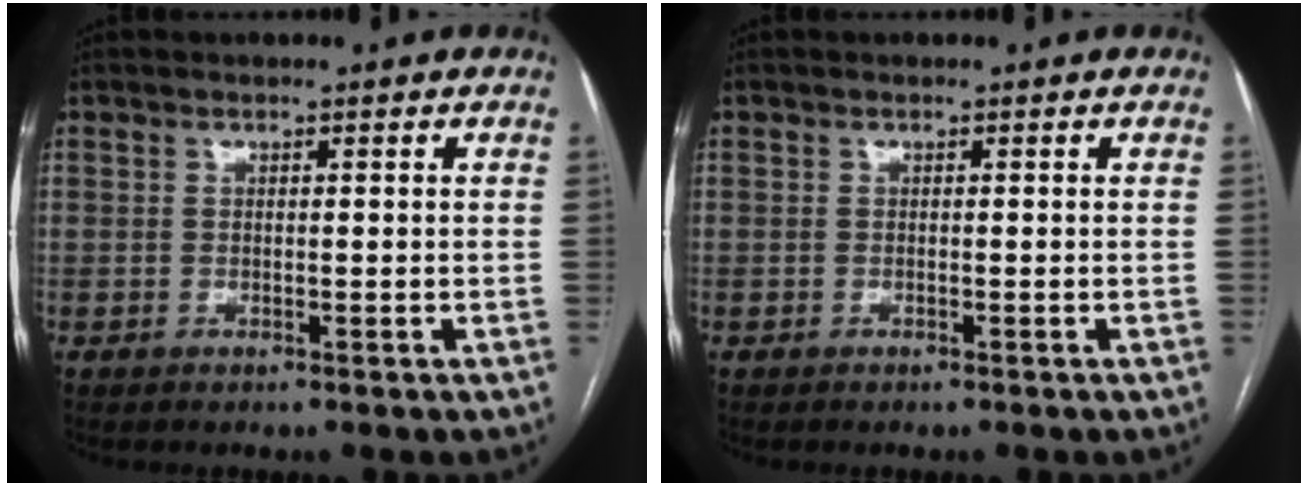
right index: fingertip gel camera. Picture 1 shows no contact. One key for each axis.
{"total": 0.0}